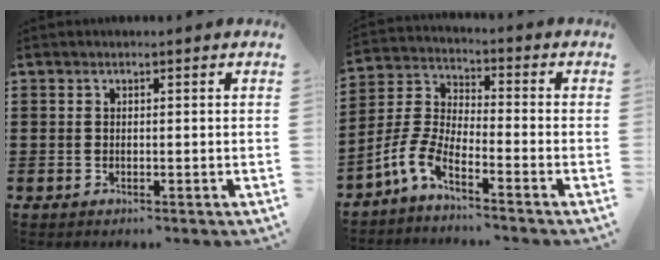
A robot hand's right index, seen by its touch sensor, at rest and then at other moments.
{"total": 5.4, "force": [-4.5, 1.0, 2.9], "torque": [-0.099, -0.017, -0.097]}